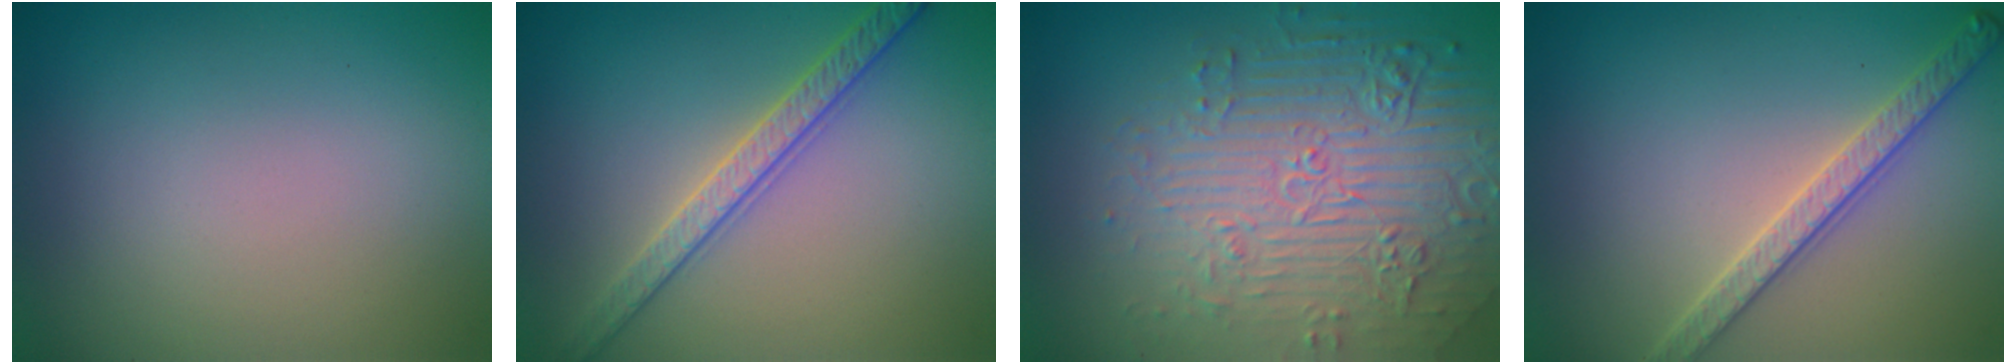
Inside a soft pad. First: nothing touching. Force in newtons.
{"total": 3.2, "press": 3.1, "slide": 0.5}
{"total": 7.0, "press": 5.3, "slide": 4.6}
{"total": 3.0, "press": 2.9, "slide": 0.7}